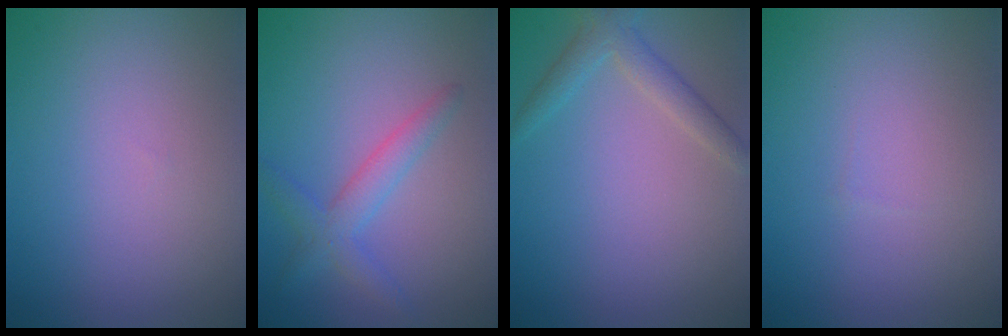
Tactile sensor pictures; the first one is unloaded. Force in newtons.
{"total": 2.7, "press": 2.7, "slide": 0.1}
{"total": 2.2, "press": 2.2, "slide": 0.1}
{"total": 0.0}